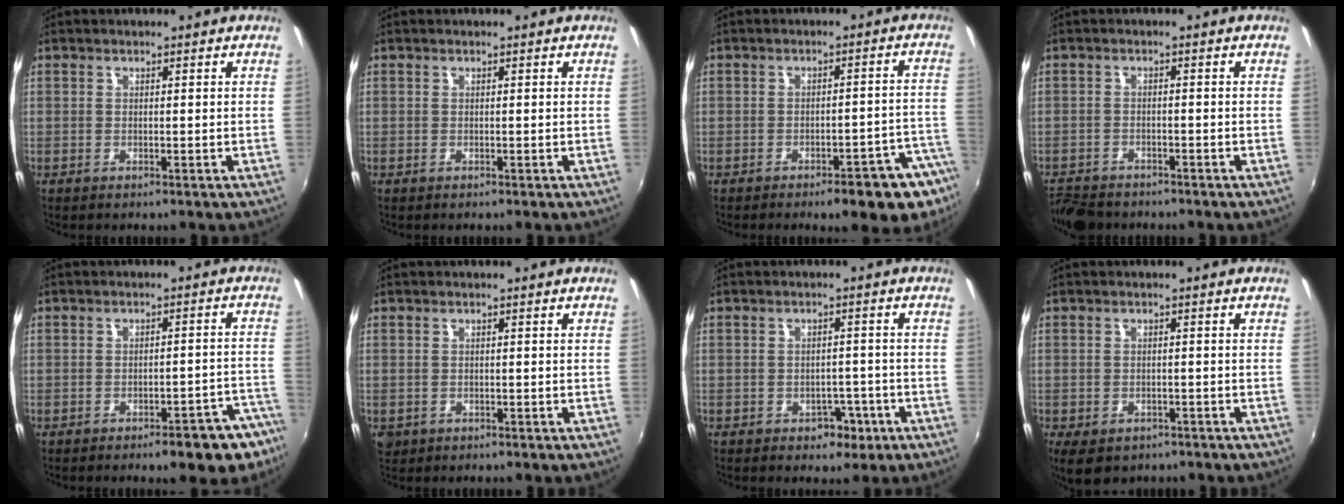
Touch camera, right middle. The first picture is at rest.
{"total": 0.0}
{"total": 9.7, "force": [-6.8, 2.3, 6.6], "torque": [-0.059, 0.004, -0.081]}
{"total": 7.0, "force": [-6.2, 2.7, 1.8], "torque": [-0.062, -0.013, -0.108]}
{"total": 8.0, "force": [-6.3, 2.7, 4.2], "torque": [-0.039, 0.026, -0.063]}
{"total": 2.5, "force": [-0.7, 2.2, 1.1], "torque": [-0.024, -0.004, -0.008]}
{"total": 4.1, "force": [-2.2, 3.0, 1.7], "torque": [-0.034, 0.004, -0.019]}
{"total": 6.5, "force": [-4.0, 3.9, 3.3], "torque": [-0.073, -0.027, -0.055]}